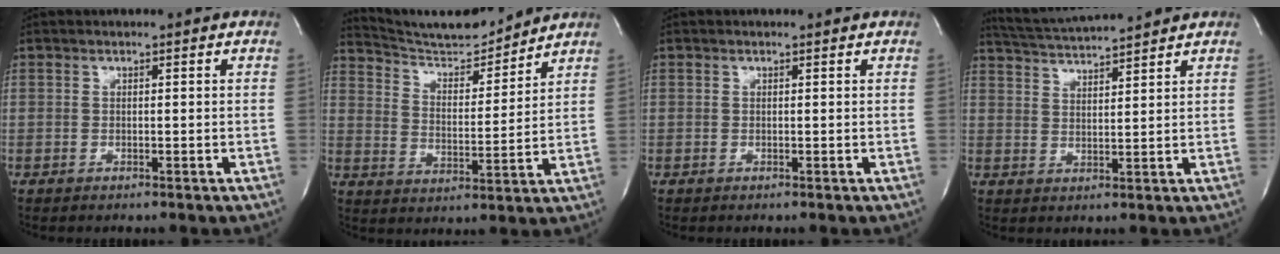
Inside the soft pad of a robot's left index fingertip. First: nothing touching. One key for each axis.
{"total": 11.8, "fx": 11.5, "fy": 0.7, "fz": 2.2, "tx": -0.042, "ty": 0.000, "tz": 0.197}
{"total": 0.0}
{"total": 9.4, "fx": 8.9, "fy": -0.2, "fz": 2.9, "tx": -0.062, "ty": 0.020, "tz": 0.149}